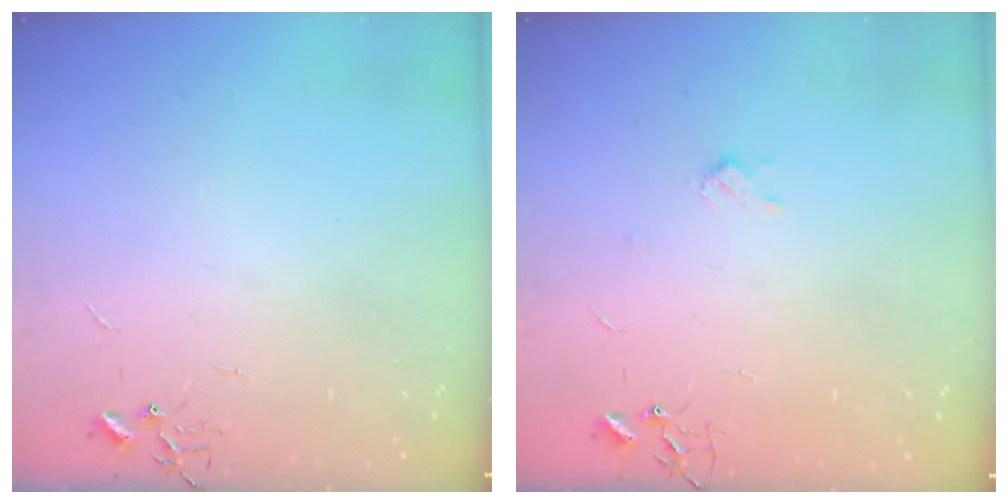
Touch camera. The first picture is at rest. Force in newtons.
{"total": 3.0, "press": 2.9, "slide": 0.6}